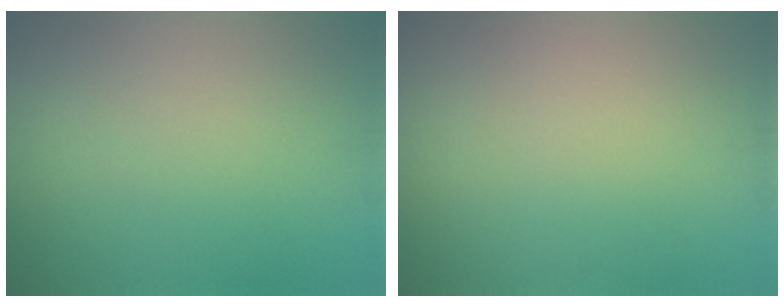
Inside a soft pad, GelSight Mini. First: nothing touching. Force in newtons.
{"total": 0.0}